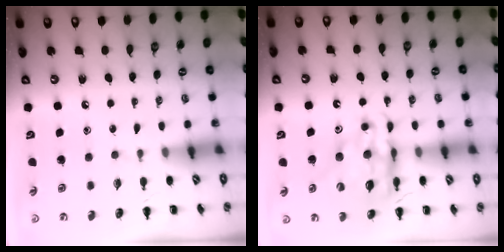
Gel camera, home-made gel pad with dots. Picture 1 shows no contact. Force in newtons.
{"total": 13.2, "press": 12.6, "slide": 3.8}